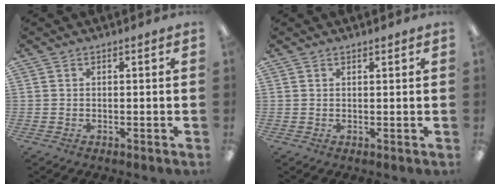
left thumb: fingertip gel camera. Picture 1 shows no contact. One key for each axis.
{"total": 0.9, "fx": 0.8, "fy": 0.2, "fz": 0.4, "tx": -0.009, "ty": 0.000, "tz": 0.014}